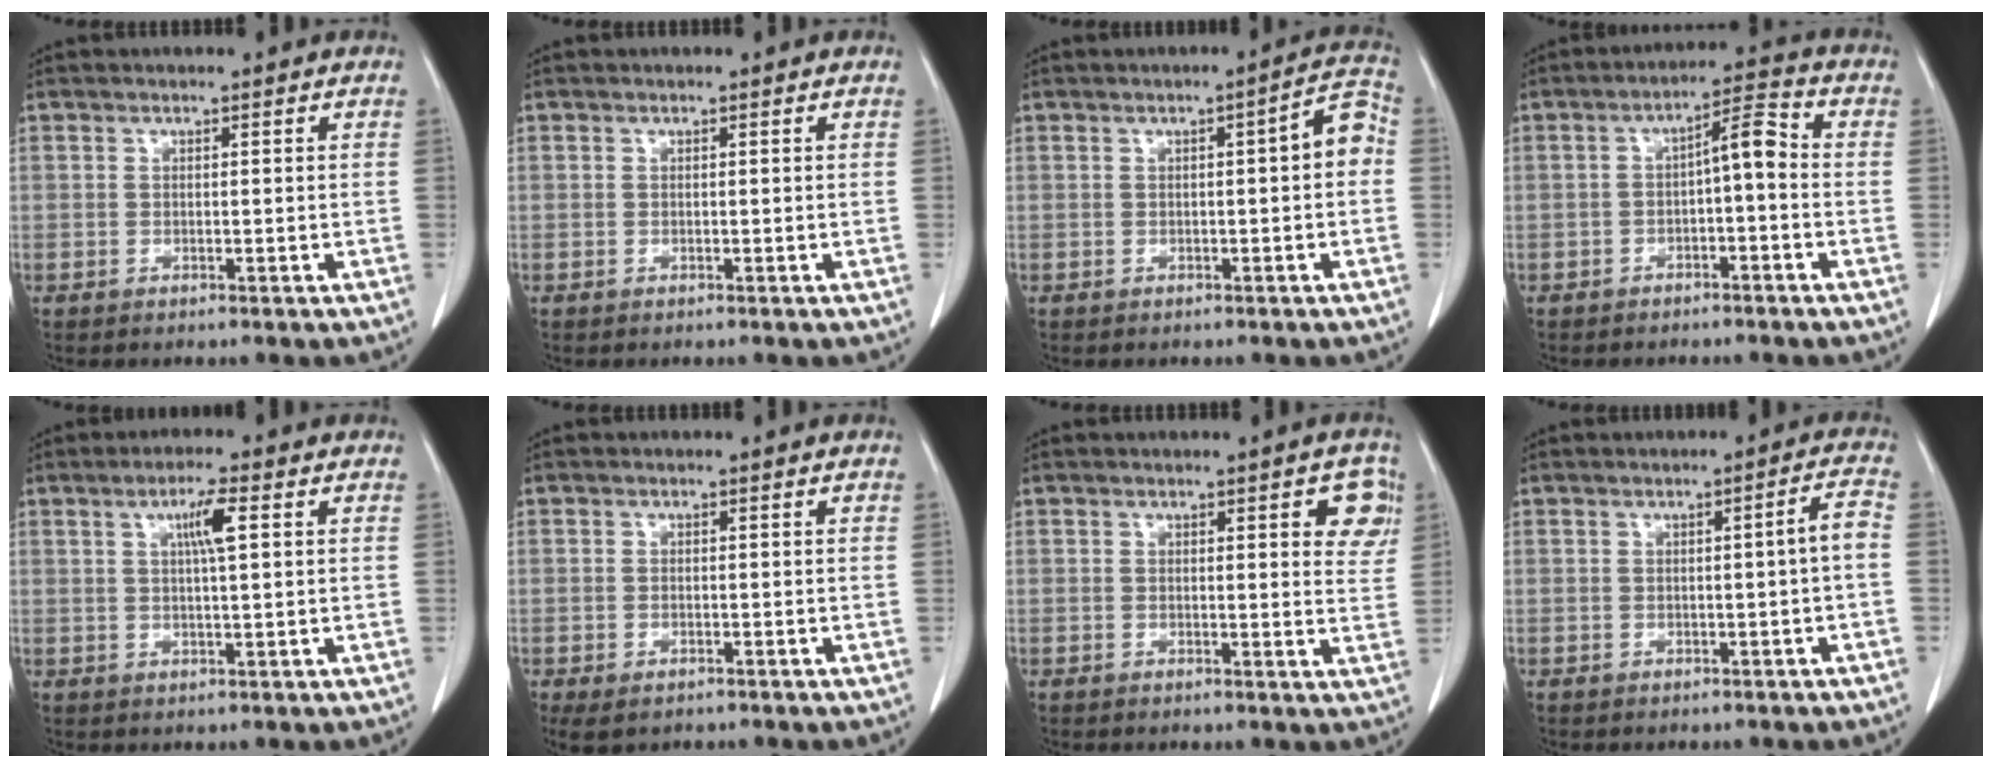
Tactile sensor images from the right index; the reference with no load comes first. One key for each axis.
{"total": 0.0}
{"total": 4.5, "fx": -0.1, "fy": 0.8, "fz": 4.4, "tx": -0.049, "ty": 0.017, "tz": -0.007}
{"total": 5.5, "fx": -0.7, "fy": 1.3, "fz": 5.3, "tx": -0.082, "ty": 0.026, "tz": -0.012}
{"total": 4.3, "fx": 1.4, "fy": 0.2, "fz": 4.1, "tx": -0.073, "ty": 0.002, "tz": 0.023}
{"total": 3.4, "fx": -2.1, "fy": 1.7, "fz": 2.0, "tx": -0.037, "ty": -0.009, "tz": -0.028}
{"total": 5.0, "fx": 2.1, "fy": 1.4, "fz": 4.3, "tx": -0.036, "ty": -0.004, "tz": 0.017}
{"total": 2.9, "fx": -0.6, "fy": -0.2, "fz": 2.8, "tx": -0.037, "ty": 0.005, "tz": -0.008}